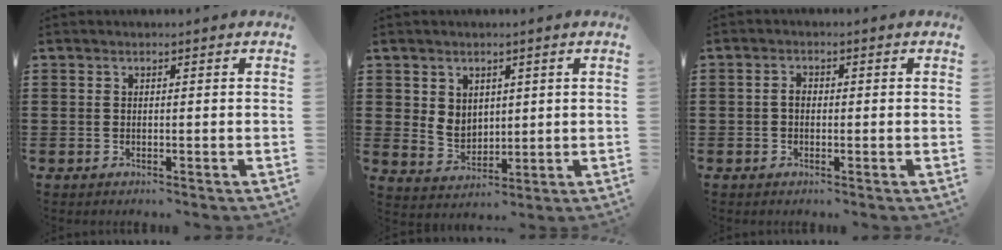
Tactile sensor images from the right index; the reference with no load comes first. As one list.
[{"total": 4.0, "force": [2.1, 3.2, 1.1], "torque": [-0.026, 0.004, 0.038]}, {"total": 1.6, "force": [-0.2, 1.0, 1.2], "torque": [-0.024, 0.004, -0.005]}]